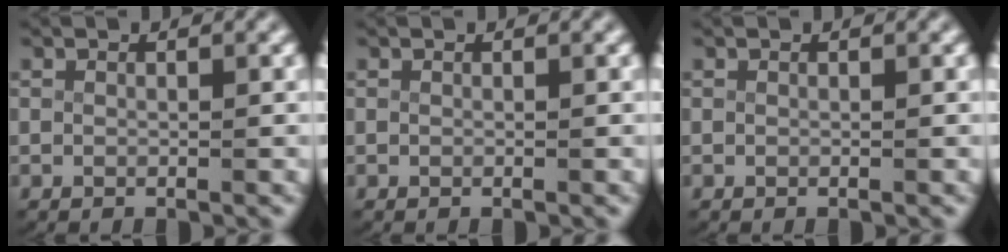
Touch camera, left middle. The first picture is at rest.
{"total": 0.0}
{"total": 0.0}